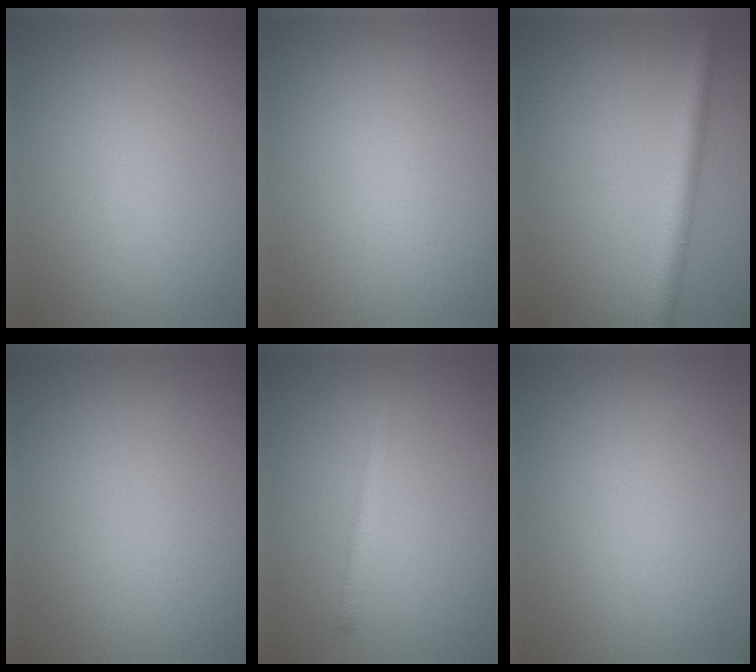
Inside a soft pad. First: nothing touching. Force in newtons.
{"total": 0.0}
{"total": 3.8, "press": 3.8, "slide": 0.1}
{"total": 0.0}
{"total": 1.5, "press": 1.5, "slide": 0.1}
{"total": 0.0}